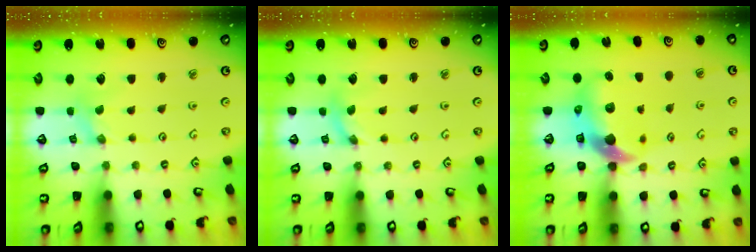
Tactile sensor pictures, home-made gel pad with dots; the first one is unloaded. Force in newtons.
{"total": 1.1, "press": 1.1, "slide": 0.2}
{"total": 9.0, "press": 9.0, "slide": 1.3}